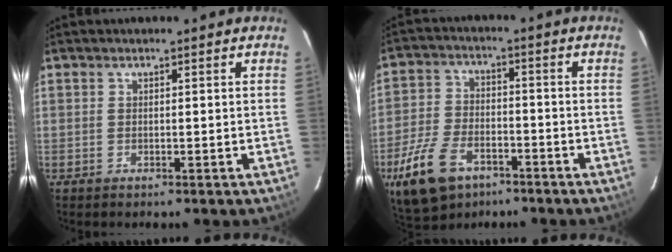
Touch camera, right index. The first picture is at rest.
{"total": 13.7, "force": [-8.0, 7.7, 7.9], "torque": [-0.191, -0.013, -0.144]}